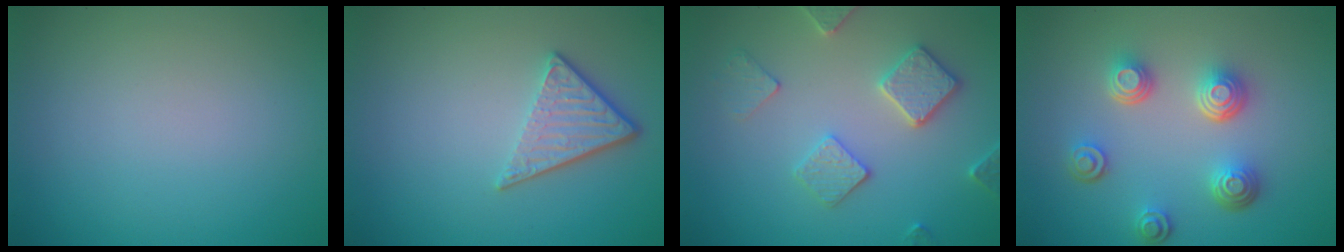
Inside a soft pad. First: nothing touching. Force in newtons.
{"total": 3.0, "press": 2.3, "slide": 2.0}
{"total": 3.4, "press": 3.4, "slide": 0.3}
{"total": 4.4, "press": 3.4, "slide": 2.8}